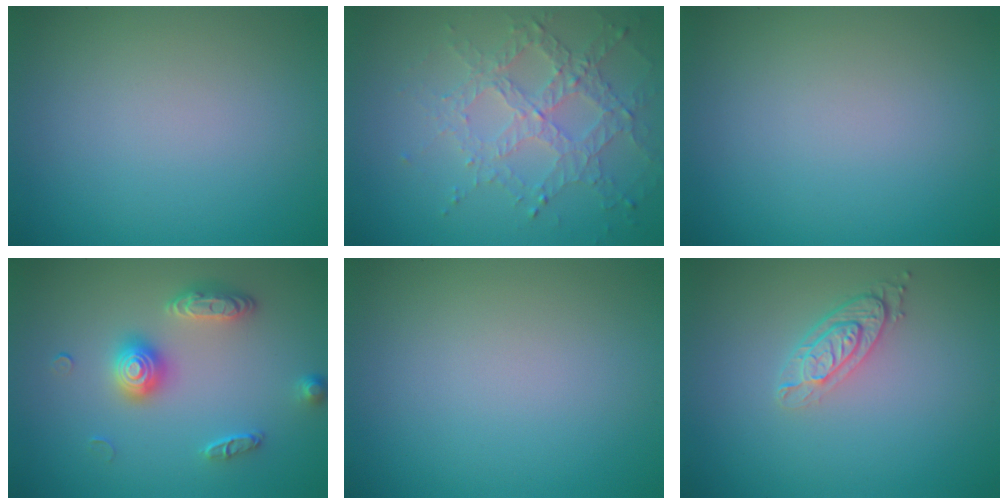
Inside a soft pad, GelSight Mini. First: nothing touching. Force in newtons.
{"total": 4.6, "press": 3.2, "slide": 3.4}
{"total": 0.0}
{"total": 3.1, "press": 2.9, "slide": 1.0}
{"total": 0.0}
{"total": 2.9, "press": 2.2, "slide": 1.9}